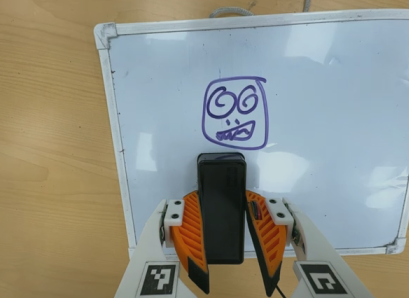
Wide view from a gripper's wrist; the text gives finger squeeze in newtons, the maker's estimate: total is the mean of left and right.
{"total": 8.0, "left": 6.7, "right": 9.2}